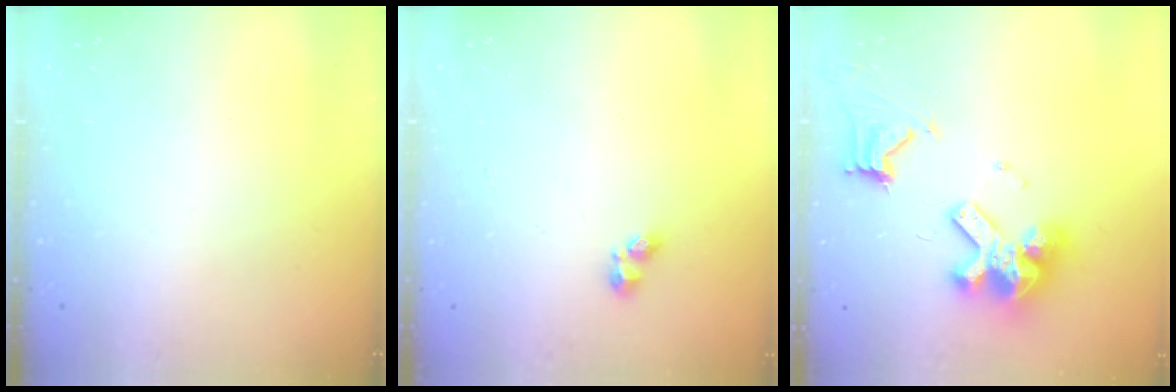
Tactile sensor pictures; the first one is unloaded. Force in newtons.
{"total": 3.5, "press": 3.3, "slide": 1.2}
{"total": 15.0, "press": 14.9, "slide": 1.9}